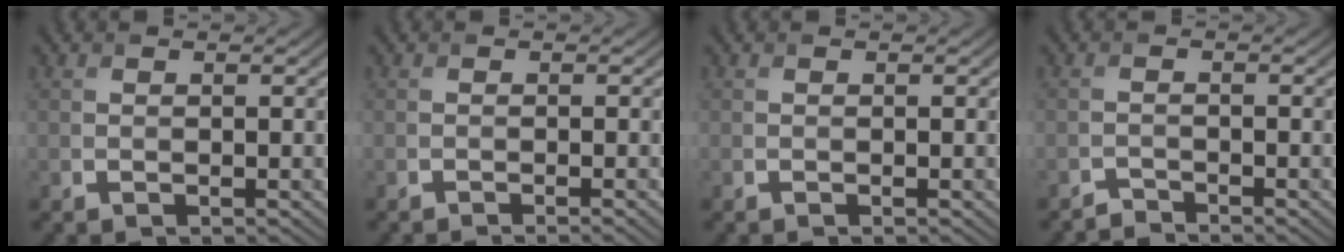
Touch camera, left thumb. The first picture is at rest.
{"total": 0.8, "force": [-0.4, 0.1, 0.6], "torque": [-0.005, -0.002, -0.014]}
{"total": 0.0}
{"total": 1.7, "force": [-1.7, 0.0, -0.1], "torque": [0.003, -0.003, -0.038]}